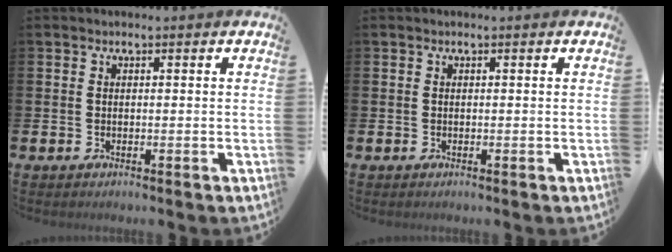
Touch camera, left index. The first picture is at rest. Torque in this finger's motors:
{"motor_torque": [-0.04, 0.02, 0.02, 0.00]}